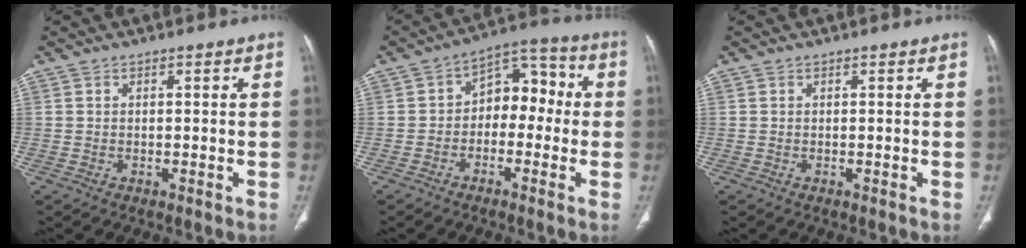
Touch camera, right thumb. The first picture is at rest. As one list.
[{"total": 9.8, "force": [-0.9, 6.7, 7.1], "torque": [-0.060, 0.047, -0.030]}, {"total": 0.0}]